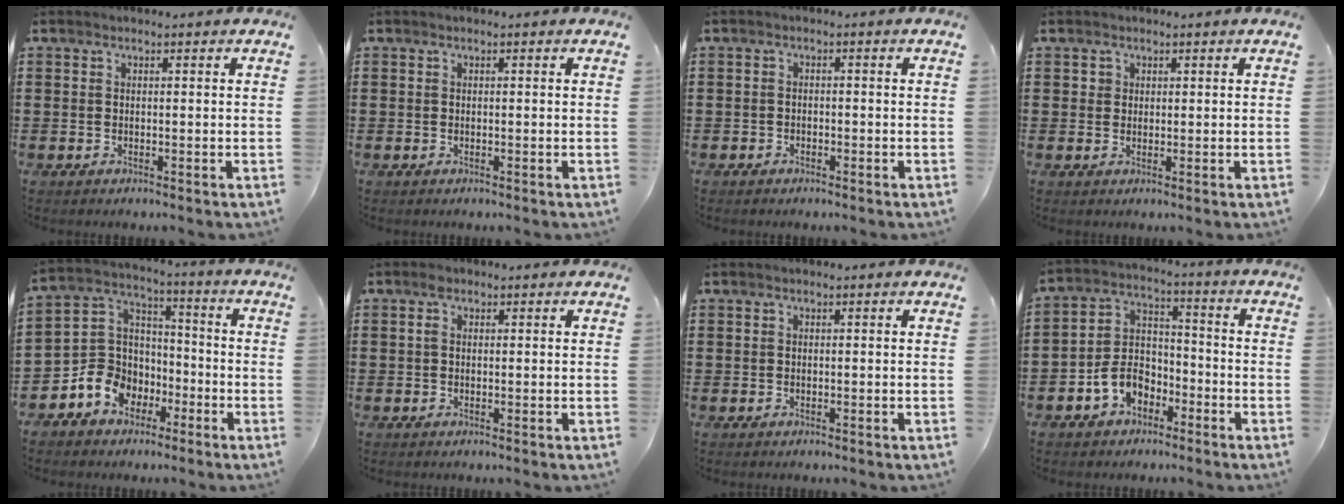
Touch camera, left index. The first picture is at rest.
{"total": 0.0}
{"total": 1.0, "force": [-0.9, 0.4, 0.1], "torque": [-0.006, 0.003, -0.020]}
{"total": 1.4, "force": [0.9, 1.1, 0.1], "torque": [0.001, -0.002, 0.017]}
{"total": 7.4, "force": [-3.6, 6.5, 0.9], "torque": [-0.067, 0.006, -0.074]}
{"total": 1.5, "force": [0.4, 0.8, 1.2], "torque": [-0.028, 0.006, 0.006]}
{"total": 0.0}
{"total": 6.8, "force": [-3.9, 4.6, 3.0], "torque": [-0.074, 0.017, -0.078]}